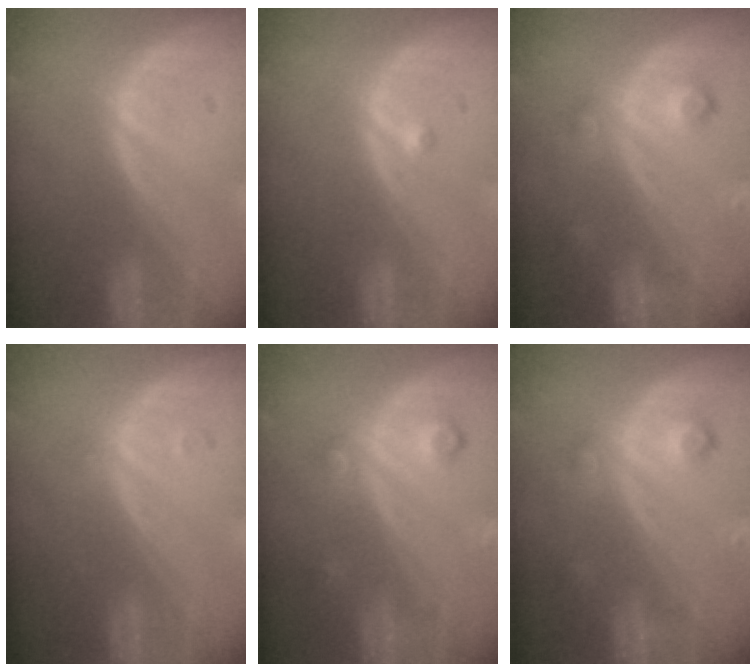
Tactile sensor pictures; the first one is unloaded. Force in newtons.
{"total": 0.7, "press": 0.5, "slide": 0.4}
{"total": 3.7, "press": 3.4, "slide": 1.4}
{"total": 0.7, "press": 0.7, "slide": 0.1}
{"total": 4.0, "press": 3.6, "slide": 1.8}
{"total": 3.7, "press": 3.4, "slide": 1.4}